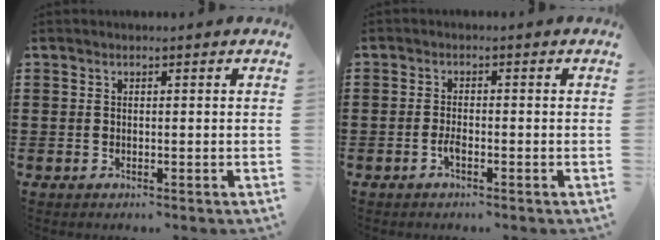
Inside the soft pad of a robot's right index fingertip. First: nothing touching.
{"total": 1.9, "force": [-0.9, 0.3, 1.7], "torque": [-0.040, -0.006, -0.019]}